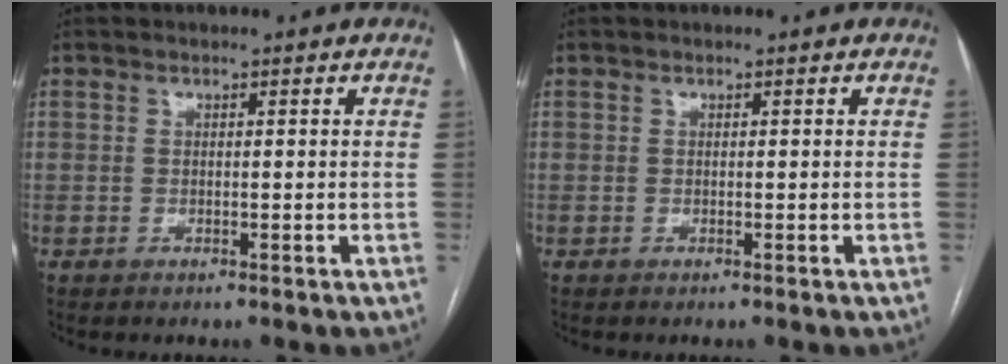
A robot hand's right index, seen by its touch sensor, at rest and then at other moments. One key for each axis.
{"total": 0.0}